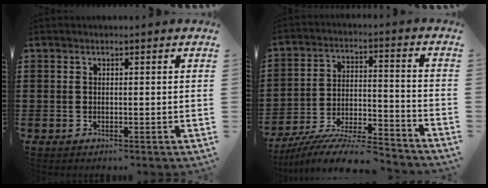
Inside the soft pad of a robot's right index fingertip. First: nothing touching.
{"total": 10.3, "force": [-9.3, 1.0, 4.2], "torque": [-0.068, 0.020, -0.178]}